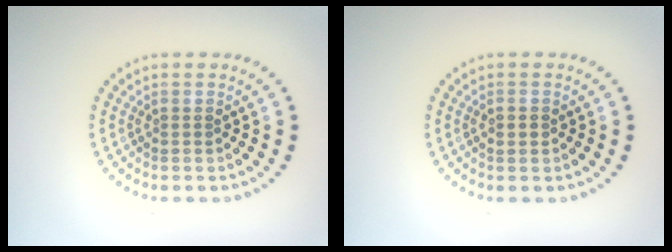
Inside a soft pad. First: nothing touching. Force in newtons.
{"total": 1.4, "press": 1.4, "slide": 0.0}